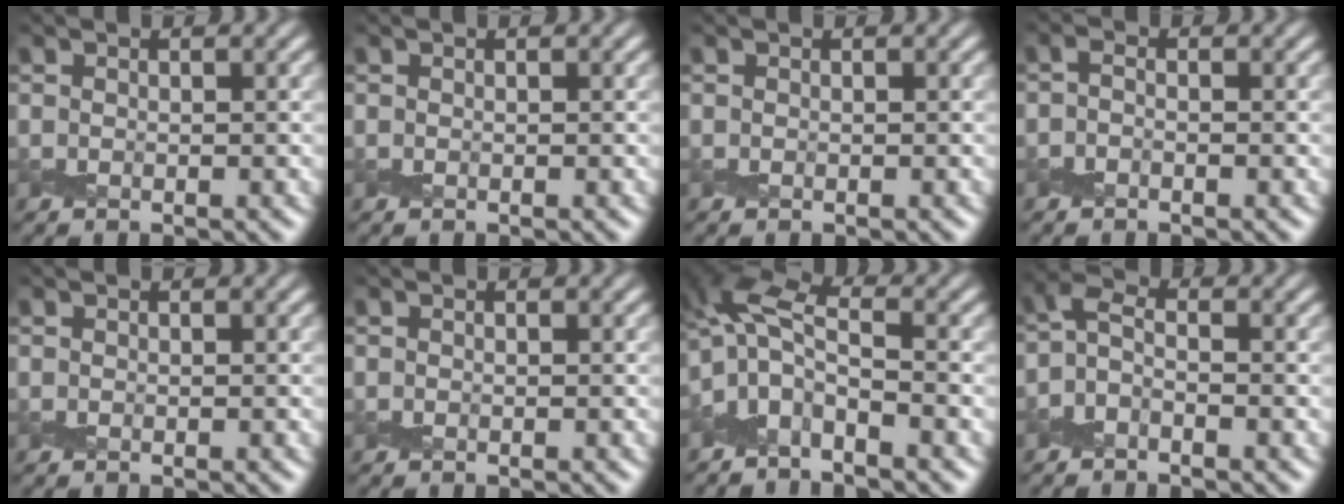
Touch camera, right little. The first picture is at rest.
{"total": 0.0}
{"total": 0.0}
{"total": 0.9, "force": [-0.6, 0.3, 0.6], "torque": [-0.014, 0.000, -0.015]}
{"total": 0.0}
{"total": 0.0}
{"total": 4.6, "force": [-2.5, 1.9, 3.4], "torque": [-0.071, 0.009, -0.062]}
{"total": 2.2, "force": [-1.1, 1.0, 1.6], "torque": [-0.037, 0.004, -0.033]}